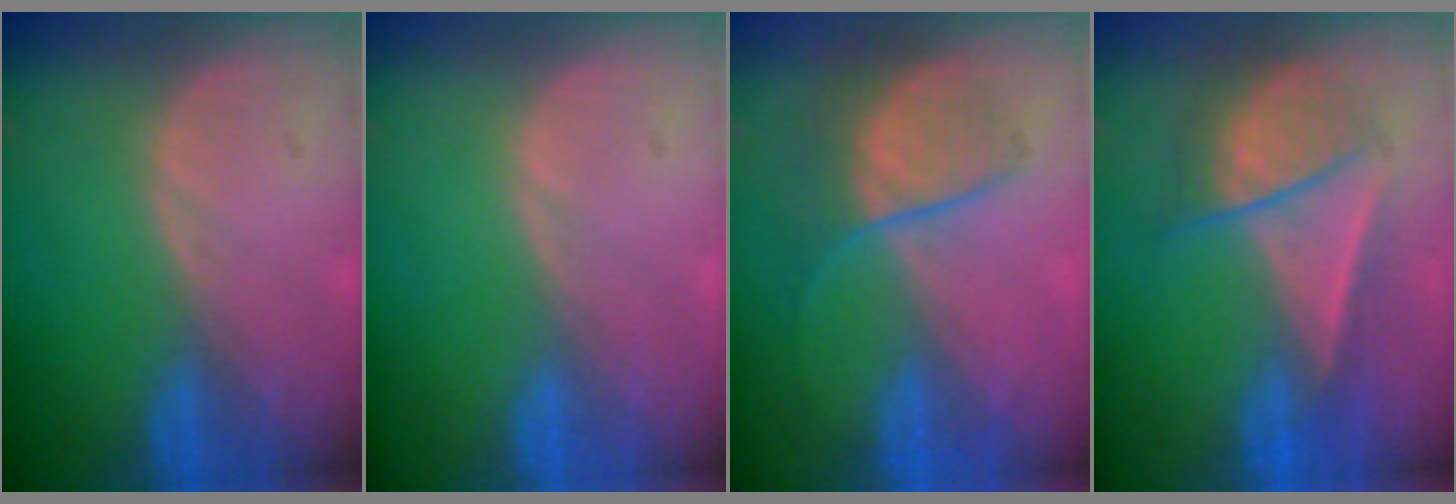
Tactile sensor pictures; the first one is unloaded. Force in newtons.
{"total": 0.0}
{"total": 6.6, "press": 6.2, "slide": 2.3}
{"total": 6.6, "press": 6.6, "slide": 0.5}